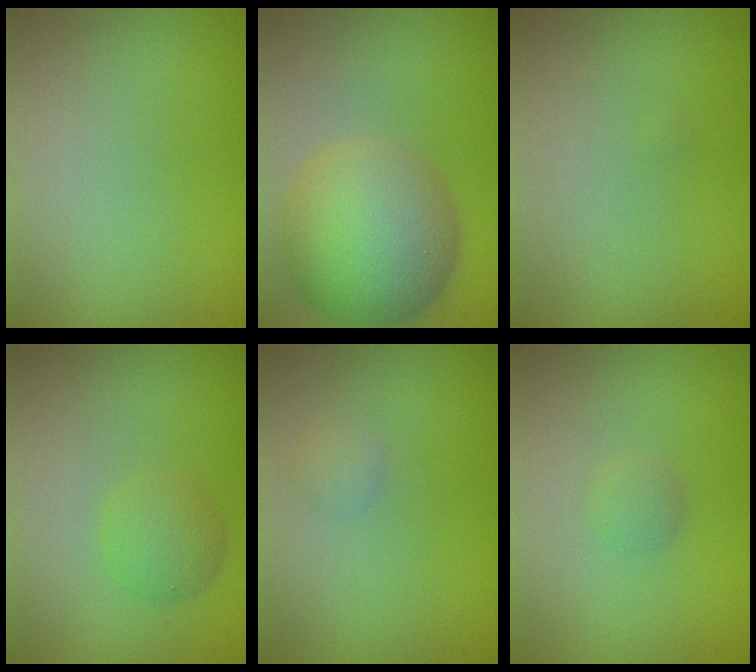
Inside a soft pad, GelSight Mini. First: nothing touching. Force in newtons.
{"total": 9.4, "press": 9.4, "slide": 0.2}
{"total": 0.0}
{"total": 2.3, "press": 2.3, "slide": 0.1}
{"total": 1.1, "press": 1.1, "slide": 0.0}
{"total": 1.0, "press": 1.0, "slide": 0.0}